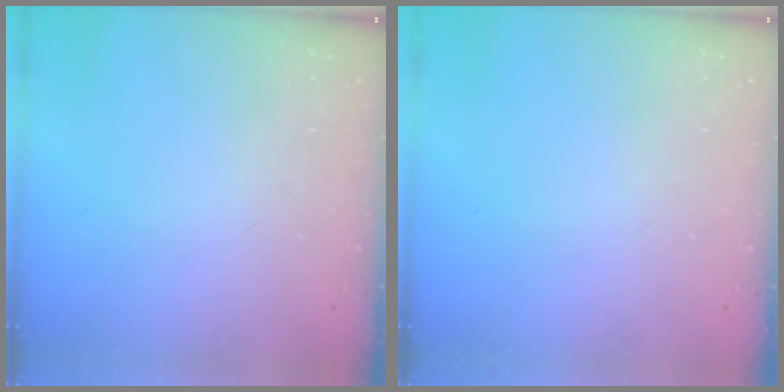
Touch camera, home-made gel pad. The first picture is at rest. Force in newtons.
{"total": 0.0}